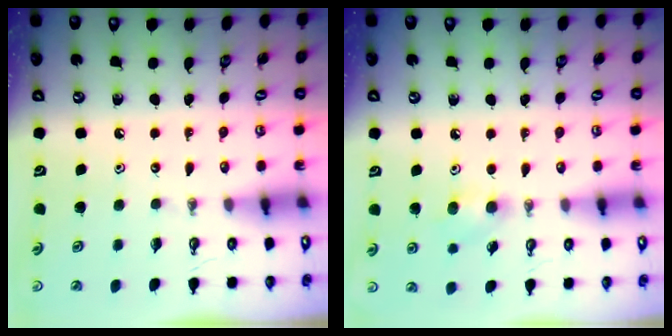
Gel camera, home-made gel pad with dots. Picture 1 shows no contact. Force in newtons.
{"total": 5.8, "press": 5.6, "slide": 1.5}